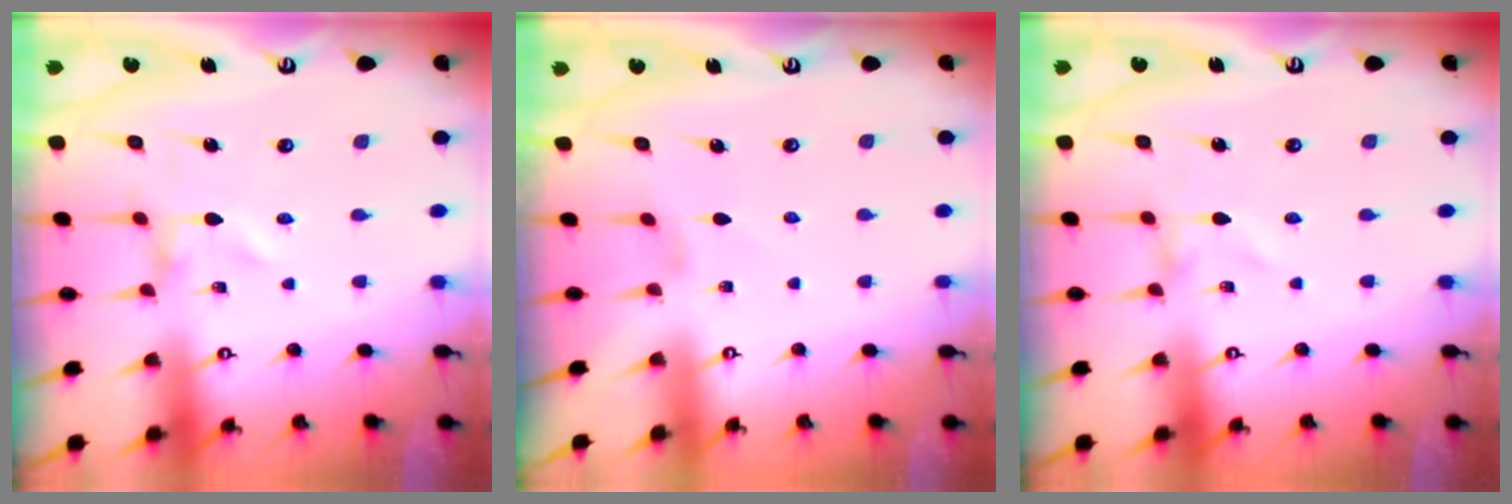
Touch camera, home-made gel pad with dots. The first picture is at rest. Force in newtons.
{"total": 0.0}
{"total": 0.9, "press": 0.9, "slide": 0.1}